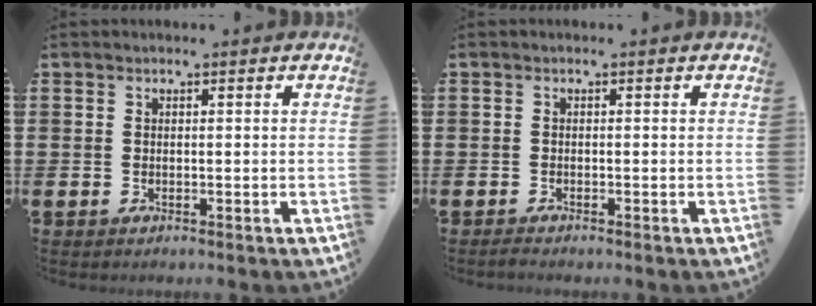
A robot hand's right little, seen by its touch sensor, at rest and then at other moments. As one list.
[{"total": 0.5, "force": [-0.4, 0.0, 0.3], "torque": [-0.006, -0.002, -0.008]}]